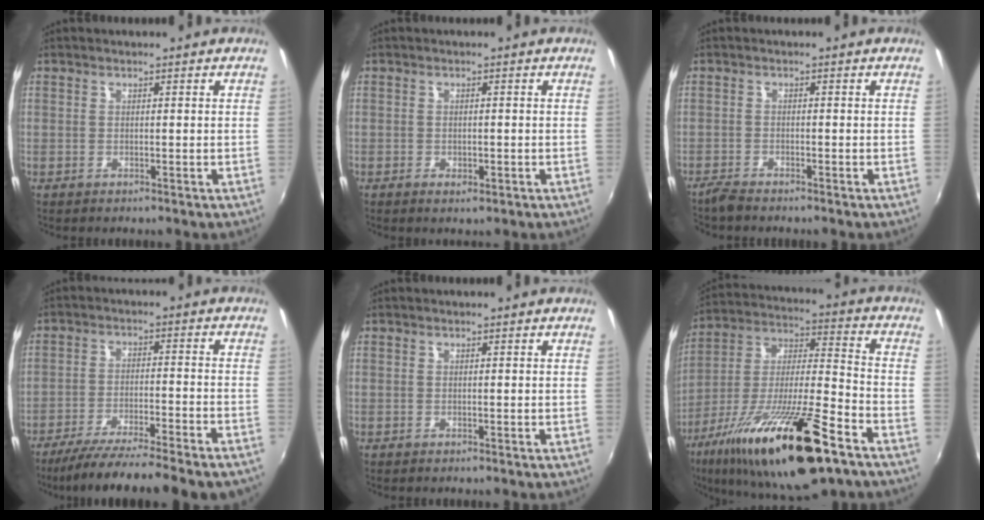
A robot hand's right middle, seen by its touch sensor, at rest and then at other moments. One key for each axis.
{"total": 2.2, "fx": -1.0, "fy": 1.3, "fz": 1.5, "tx": -0.025, "ty": -0.004, "tz": -0.015}
{"total": 2.4, "fx": -2.3, "fy": 0.2, "fz": 0.7, "tx": -0.025, "ty": -0.008, "tz": -0.048}
{"total": 18.0, "fx": -15.6, "fy": 0.1, "fz": 9.0, "tx": -0.160, "ty": -0.043, "tz": -0.234}
{"total": 0.0}
{"total": 26.9, "fx": -15.6, "fy": 5.8, "fz": 21.1, "tx": -0.374, "ty": -0.044, "tz": -0.267}